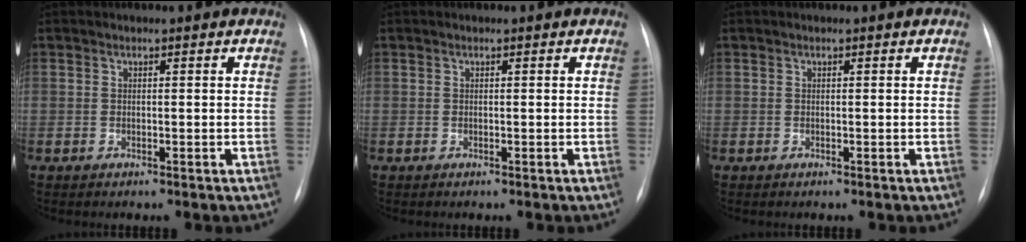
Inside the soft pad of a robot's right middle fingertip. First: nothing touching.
{"total": 0.0}
{"total": 0.0}